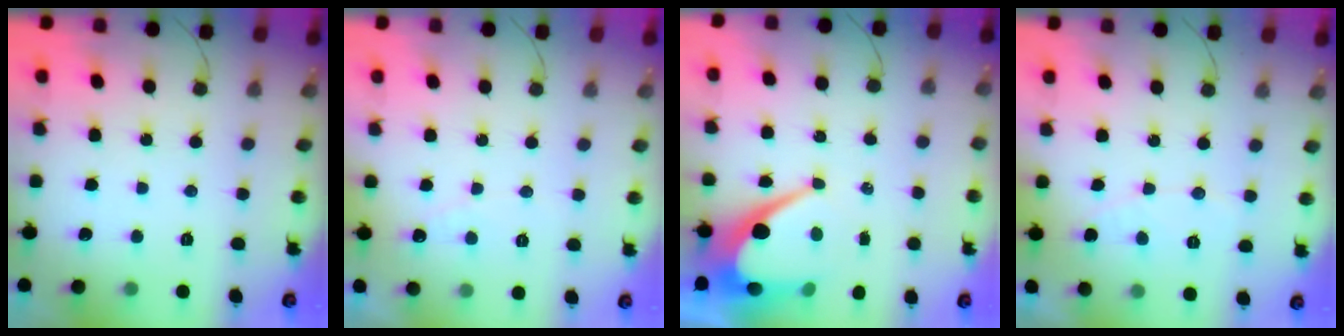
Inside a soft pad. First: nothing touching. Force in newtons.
{"total": 2.7, "press": 2.7, "slide": 0.2}
{"total": 11.7, "press": 11.7, "slide": 0.8}
{"total": 4.2, "press": 4.1, "slide": 0.3}